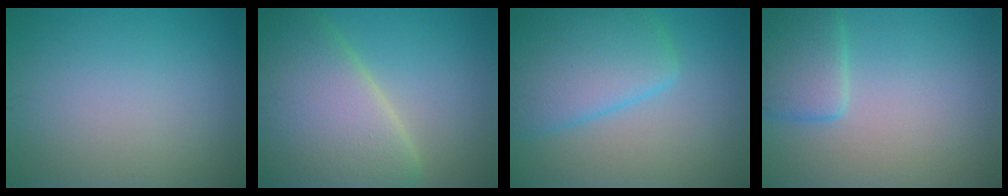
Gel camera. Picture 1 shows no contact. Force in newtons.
{"total": 11.1, "press": 11.1, "slide": 0.6}
{"total": 7.0, "press": 7.0, "slide": 0.4}
{"total": 3.6, "press": 3.6, "slide": 0.4}